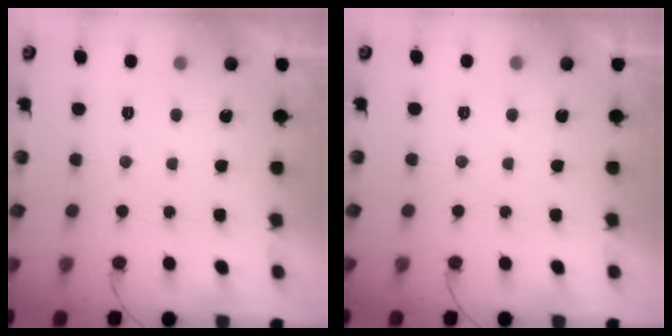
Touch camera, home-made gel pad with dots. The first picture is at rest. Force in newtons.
{"total": 1.8, "press": 1.8, "slide": 0.0}